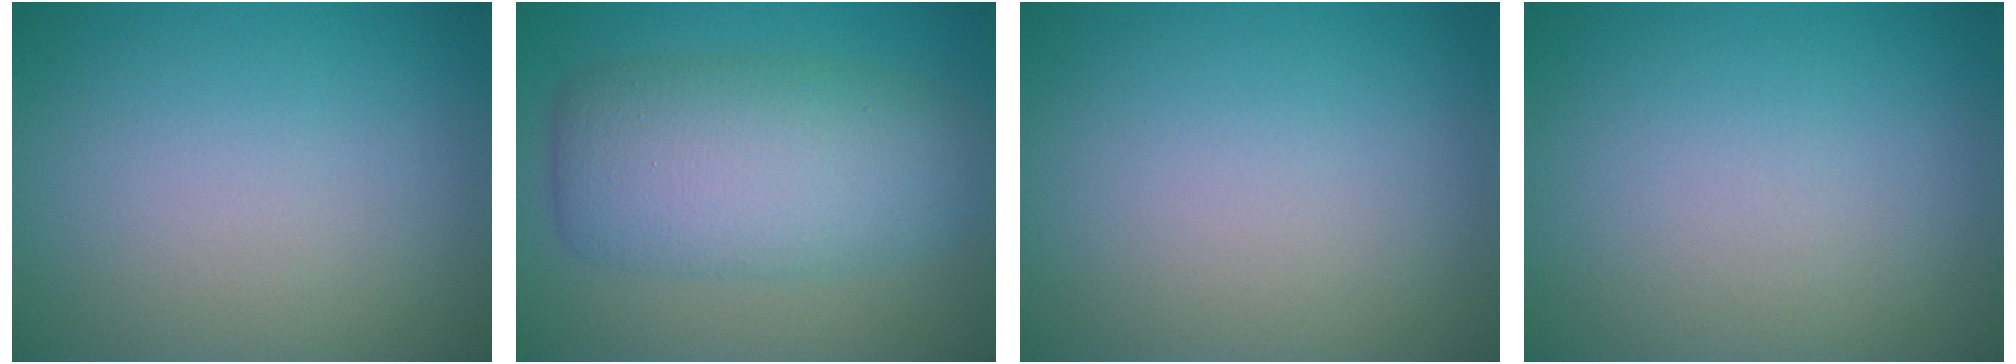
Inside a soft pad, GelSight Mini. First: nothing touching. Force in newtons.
{"total": 7.9, "press": 7.9, "slide": 0.3}
{"total": 0.0}
{"total": 0.0}